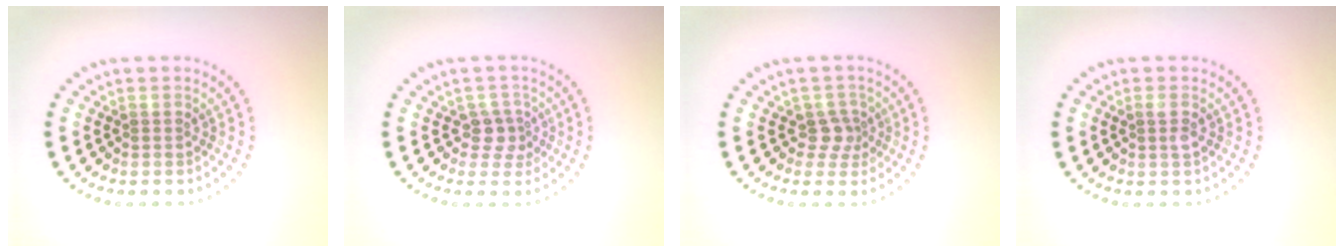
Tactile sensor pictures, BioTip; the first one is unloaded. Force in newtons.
{"total": 2.1, "press": 1.6, "slide": 1.2}
{"total": 2.0, "press": 1.5, "slide": 1.4}
{"total": 0.9, "press": 0.9, "slide": 0.1}